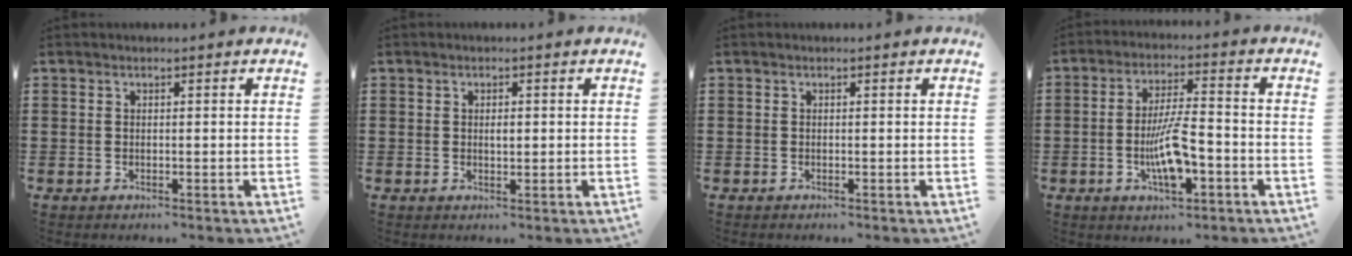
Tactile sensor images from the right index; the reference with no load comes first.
{"total": 1.4, "force": [0.1, 0.5, 1.3], "torque": [-0.026, 0.004, 0.001]}
{"total": 0.0}
{"total": 8.6, "force": [-2.6, 2.7, 7.8], "torque": [-0.162, -0.006, -0.052]}